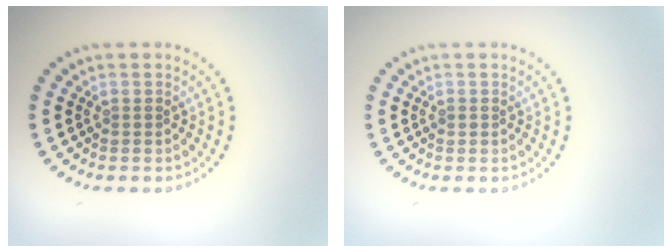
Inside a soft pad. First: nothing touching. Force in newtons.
{"total": 0.6, "press": 0.6, "slide": 0.1}